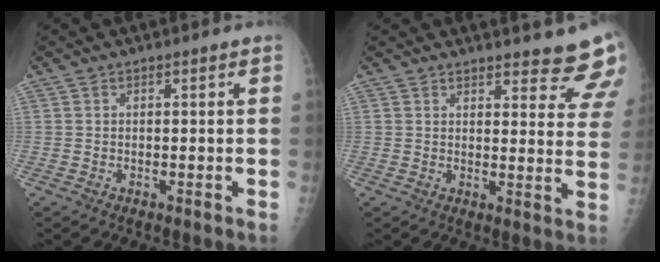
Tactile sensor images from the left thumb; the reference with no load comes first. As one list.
[{"total": 11.6, "force": [10.7, 2.5, 3.5], "torque": [0.001, -0.073, 0.105]}]